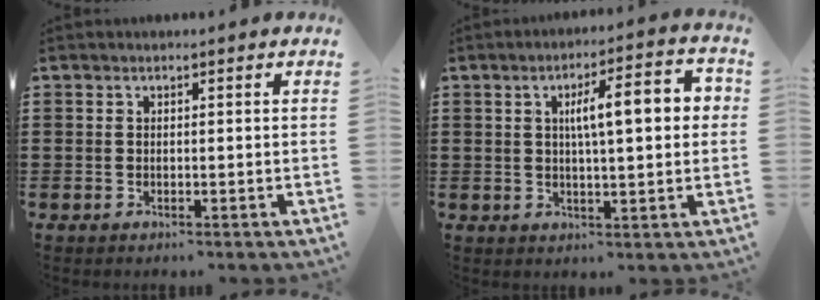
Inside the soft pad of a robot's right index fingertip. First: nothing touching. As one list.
[{"total": 8.4, "force": [1.6, 2.1, 8.0], "torque": [-0.144, 0.007, 0.020]}]